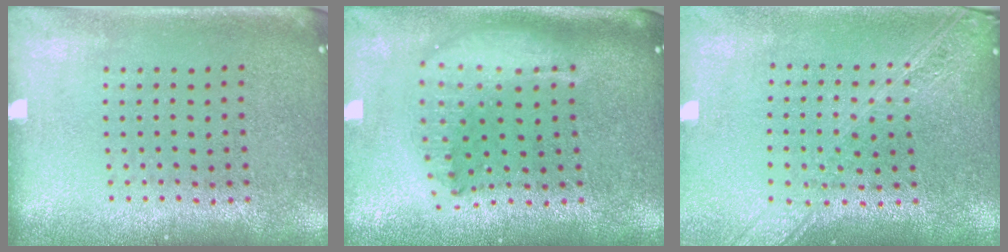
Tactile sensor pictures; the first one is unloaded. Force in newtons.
{"total": 2.2, "press": 1.7, "slide": 1.3}
{"total": 2.3, "press": 1.9, "slide": 1.2}